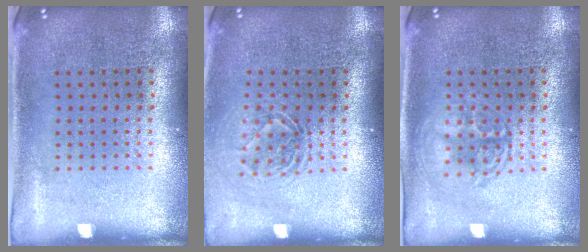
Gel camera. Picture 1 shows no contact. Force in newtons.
{"total": 1.6, "press": 1.3, "slide": 1.1}
{"total": 1.3, "press": 1.3, "slide": 0.1}